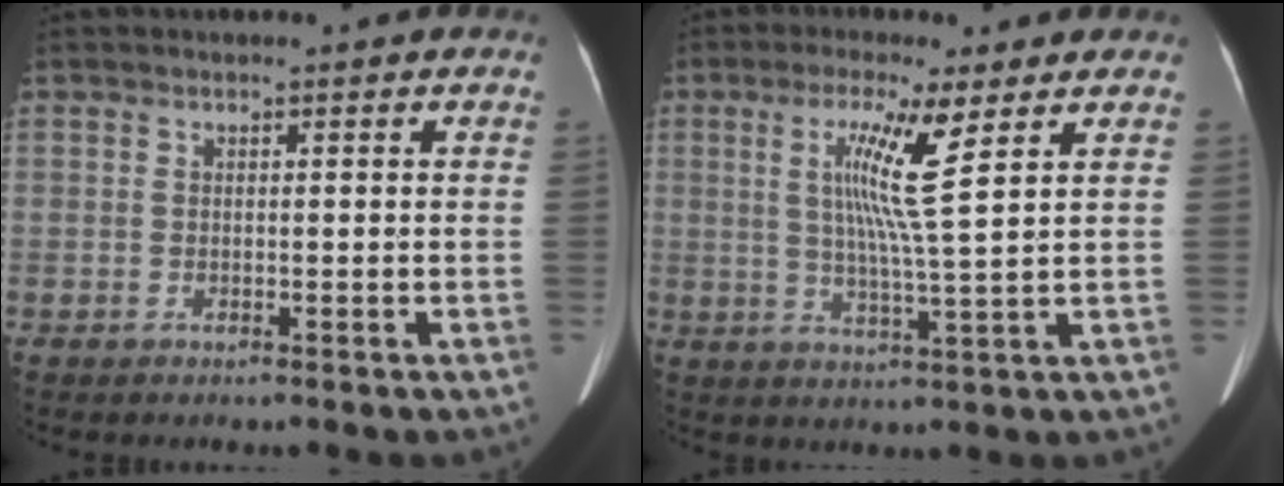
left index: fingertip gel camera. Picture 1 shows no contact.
{"total": 7.9, "force": [2.5, -1.1, 7.4], "torque": [-0.134, -0.012, 0.050]}